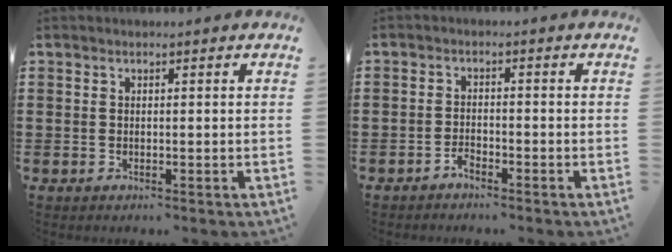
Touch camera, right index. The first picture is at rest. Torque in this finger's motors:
{"motor_torque": [-0.38, 1.56, 0.00, 0.01]}